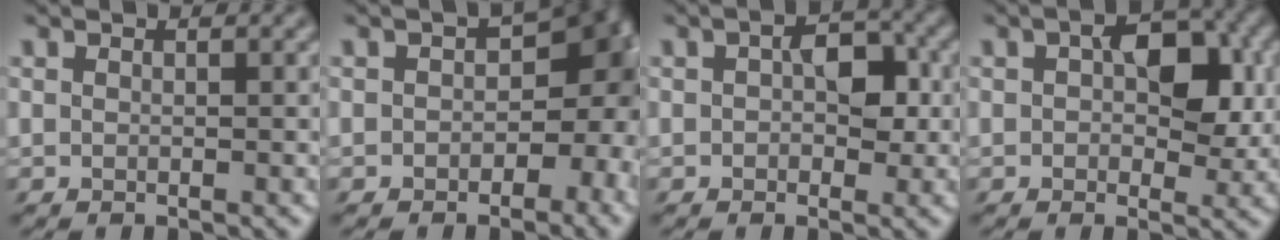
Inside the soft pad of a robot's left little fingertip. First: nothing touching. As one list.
[{"total": 13.2, "force": [-2.2, 9.1, 9.3], "torque": [-0.102, -0.027, -0.042]}, {"total": 4.8, "force": [0.0, 3.1, 3.7], "torque": [-0.058, 0.004, -0.001]}, {"total": 7.5, "force": [0.9, 4.4, 5.9], "torque": [-0.099, 0.001, 0.014]}]